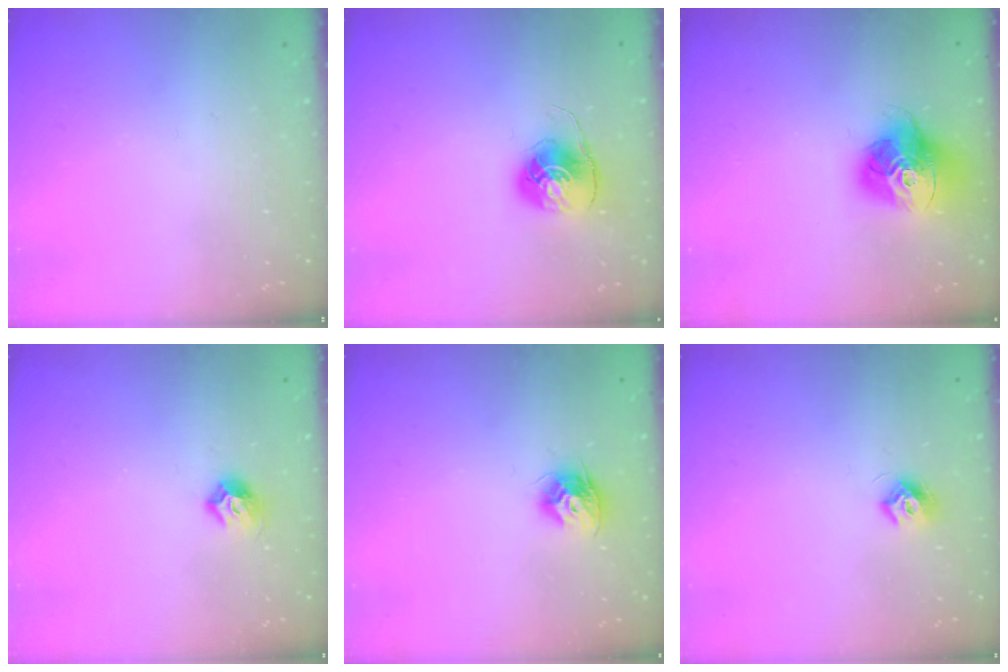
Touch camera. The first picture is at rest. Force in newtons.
{"total": 6.8, "press": 6.8, "slide": 0.3}
{"total": 15.7, "press": 15.7, "slide": 1.4}
{"total": 7.0, "press": 6.9, "slide": 1.3}
{"total": 8.9, "press": 8.9, "slide": 0.1}
{"total": 7.3, "press": 7.3, "slide": 0.6}